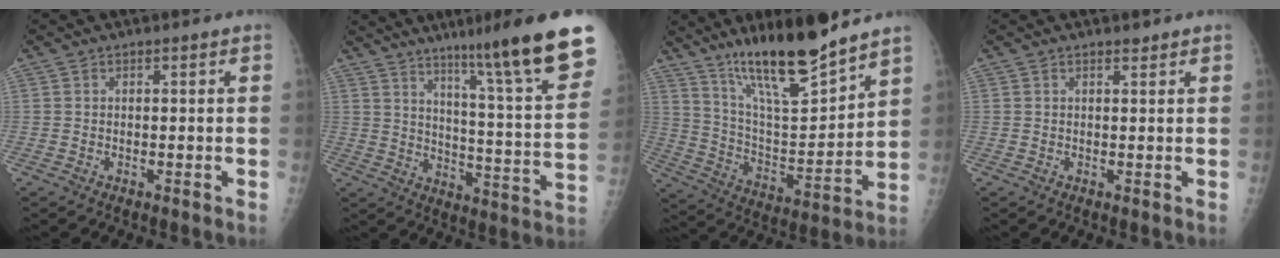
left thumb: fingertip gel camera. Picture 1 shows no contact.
{"total": 21.9, "force": [15.1, 1.2, 15.8], "torque": [-0.198, -0.079, 0.217]}
{"total": 19.0, "force": [14.6, 3.5, 11.7], "torque": [-0.171, -0.087, 0.261]}
{"total": 0.8, "force": [0.7, 0.2, 0.2], "torque": [-0.004, -0.006, 0.011]}